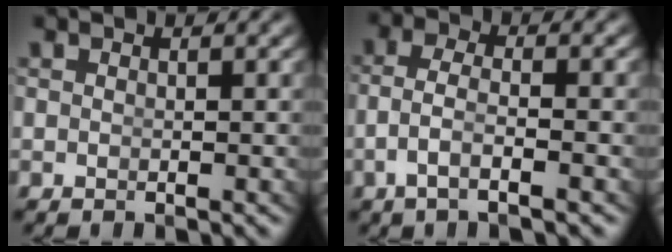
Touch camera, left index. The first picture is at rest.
{"total": 3.4, "force": [-1.5, 1.2, 2.8], "torque": [-0.068, -0.018, -0.018]}